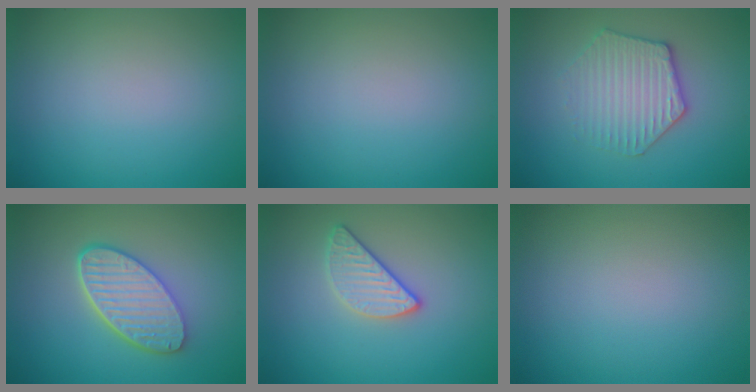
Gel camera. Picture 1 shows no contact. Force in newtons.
{"total": 0.0}
{"total": 3.4, "press": 3.3, "slide": 0.5}
{"total": 5.6, "press": 4.4, "slide": 3.4}
{"total": 2.5, "press": 2.4, "slide": 0.8}
{"total": 0.0}